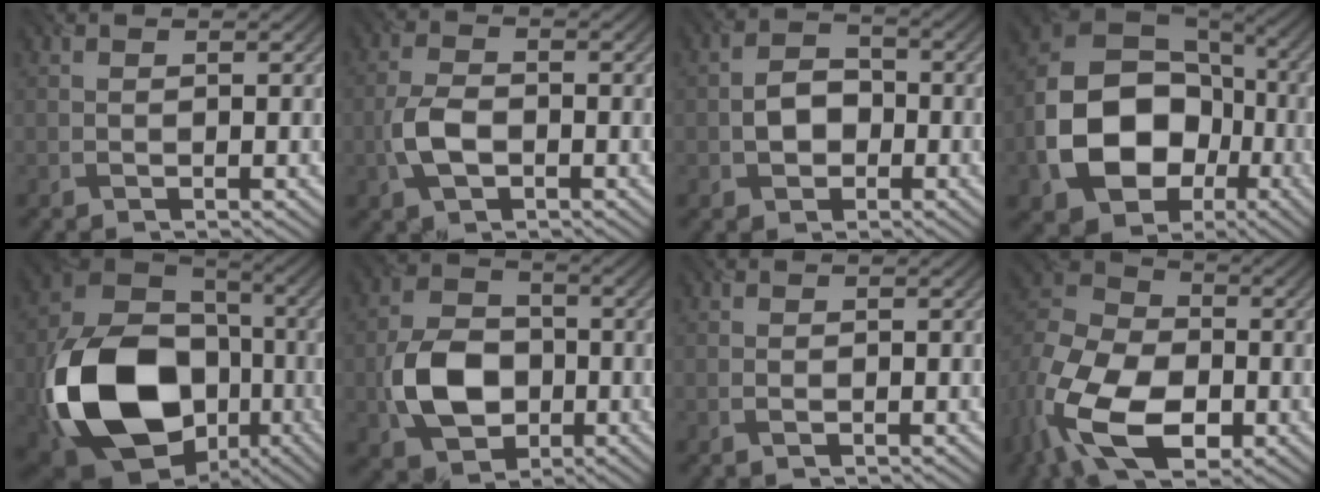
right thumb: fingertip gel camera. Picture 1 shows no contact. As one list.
[{"total": 4.6, "force": [-1.5, 2.8, 3.4], "torque": [-0.083, -0.002, -0.035]}, {"total": 4.1, "force": [-1.0, 3.2, 2.4], "torque": [-0.040, 0.001, -0.022]}, {"total": 16.4, "force": [-3.9, 12.4, 10.1], "torque": [-0.202, -0.032, -0.068]}, {"total": 20.2, "force": [-6.0, 14.7, 12.4], "torque": [-0.280, -0.057, -0.099]}, {"total": 9.2, "force": [-2.1, 6.8, 5.8], "torque": [-0.127, -0.005, -0.047]}, {"total": 0.6, "force": [-0.3, 0.3, 0.4], "torque": [-0.011, -0.002, -0.003]}, {"total": 16.8, "force": [-6.5, 10.4, 11.4], "torque": [-0.272, -0.039, -0.128]}]